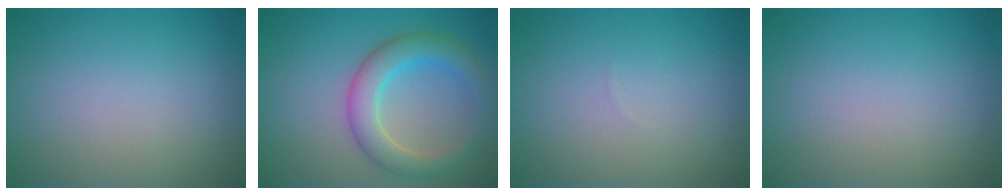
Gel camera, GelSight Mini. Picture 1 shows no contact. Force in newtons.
{"total": 4.8, "press": 4.8, "slide": 0.3}
{"total": 0.0}
{"total": 0.0}